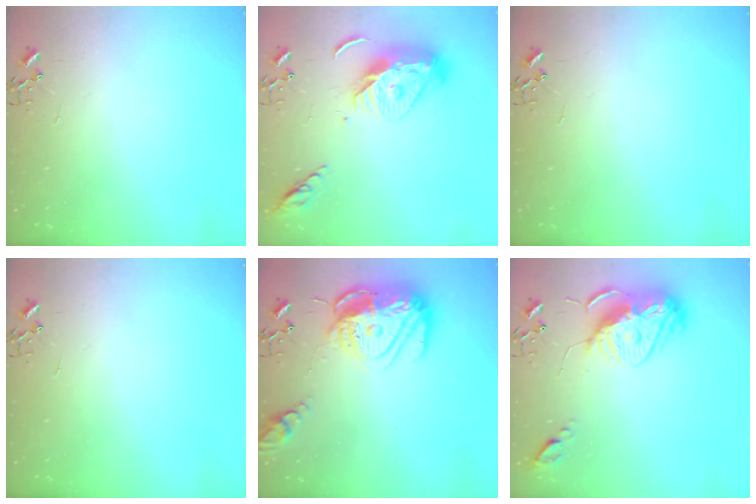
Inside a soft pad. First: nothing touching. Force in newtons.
{"total": 12.7, "press": 12.7, "slide": 0.9}
{"total": 0.0}
{"total": 0.0}
{"total": 18.0, "press": 17.9, "slide": 1.8}
{"total": 15.3, "press": 15.3, "slide": 1.3}